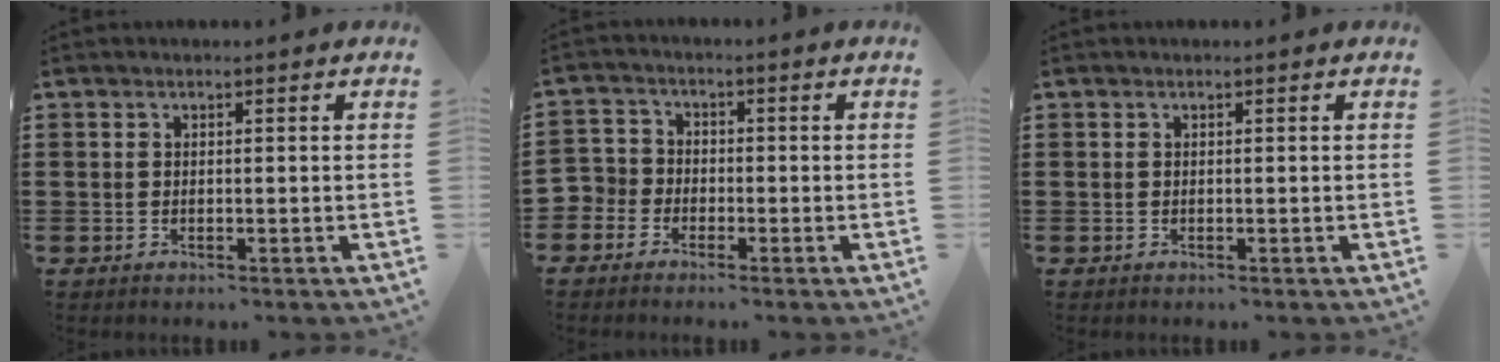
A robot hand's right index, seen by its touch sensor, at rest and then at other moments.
{"total": 3.3, "force": [-2.1, 2.5, 0.2], "torque": [-0.033, -0.001, -0.054]}
{"total": 0.0}